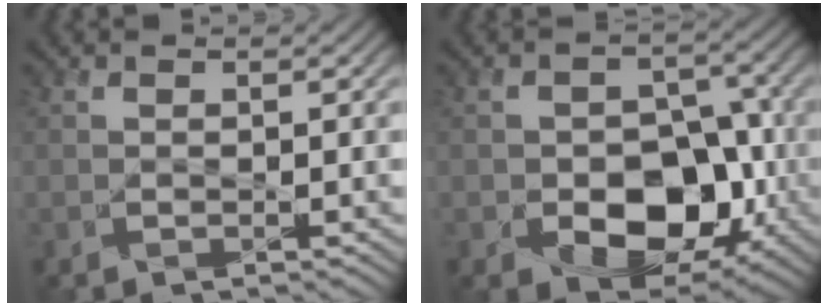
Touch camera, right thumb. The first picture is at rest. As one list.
[{"total": 10.2, "force": [-3.3, 6.9, 6.7], "torque": [-0.095, -0.012, -0.051]}]